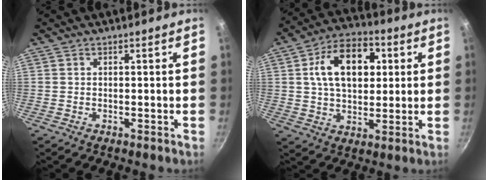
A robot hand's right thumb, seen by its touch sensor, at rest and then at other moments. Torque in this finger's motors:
{"motor_torque": [-0.60, 2.57, 1.29, 0.30, 0.14]}